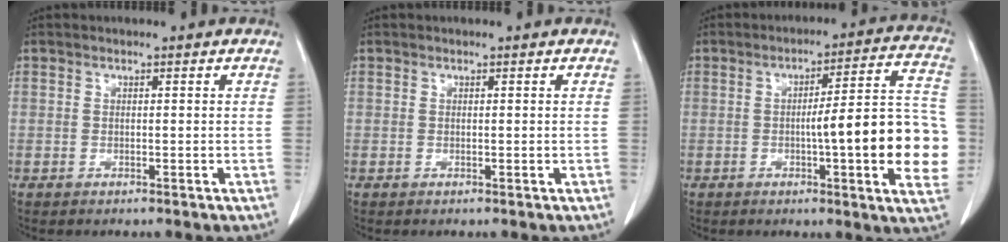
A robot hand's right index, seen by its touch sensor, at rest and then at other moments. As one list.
[{"total": 0.0}, {"total": 16.7, "force": [-2.4, 1.9, 16.4], "torque": [-0.164, 0.025, -0.028]}]